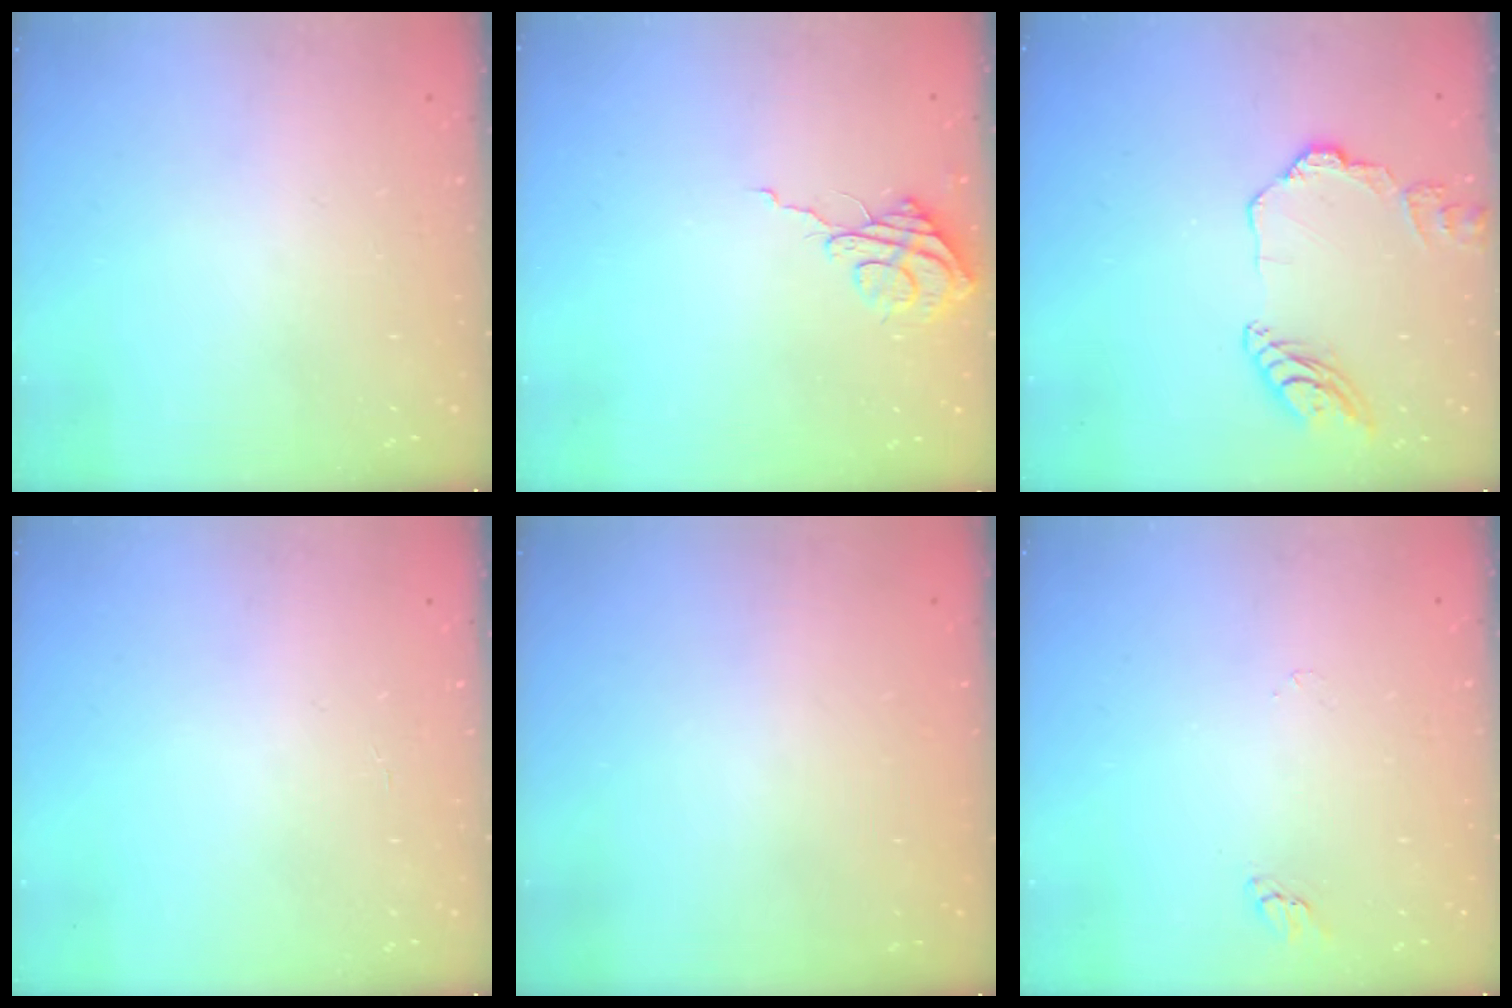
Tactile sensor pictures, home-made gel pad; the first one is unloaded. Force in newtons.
{"total": 7.6, "press": 7.6, "slide": 0.3}
{"total": 11.8, "press": 11.7, "slide": 1.1}
{"total": 2.5, "press": 2.5, "slide": 0.3}
{"total": 0.0}
{"total": 2.5, "press": 2.5, "slide": 0.2}